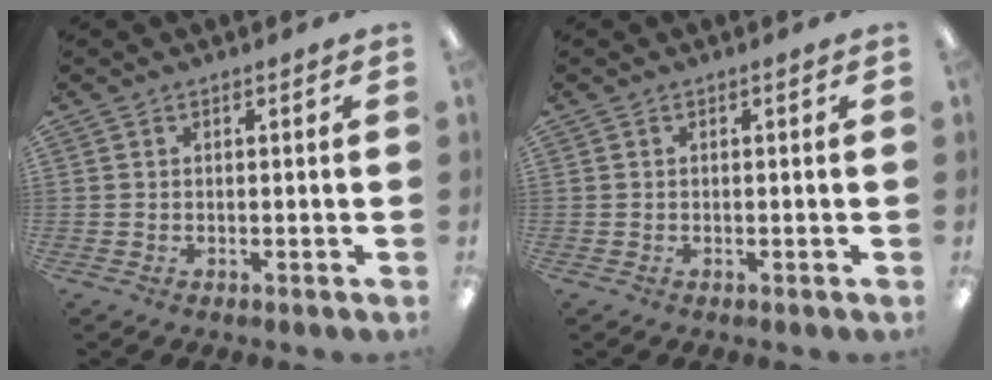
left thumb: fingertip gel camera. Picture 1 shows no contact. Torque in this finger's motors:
{"motor_torque": [0.00, 0.03, 0.08, -0.13, 0.00]}